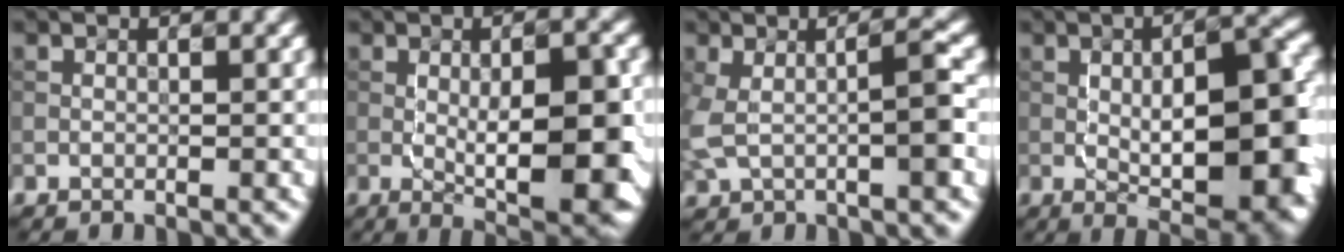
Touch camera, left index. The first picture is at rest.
{"total": 9.7, "force": [-0.9, 2.8, 9.2], "torque": [-0.127, -0.010, -0.009]}
{"total": 4.3, "force": [-0.1, 1.2, 4.2], "torque": [-0.081, 0.004, -0.003]}
{"total": 10.6, "force": [-0.8, 3.7, 9.9], "torque": [-0.126, 0.005, -0.009]}